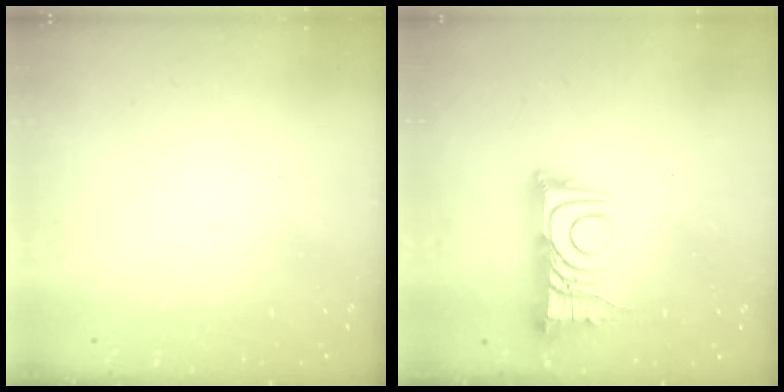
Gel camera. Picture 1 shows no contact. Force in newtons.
{"total": 12.7, "press": 12.7, "slide": 0.9}